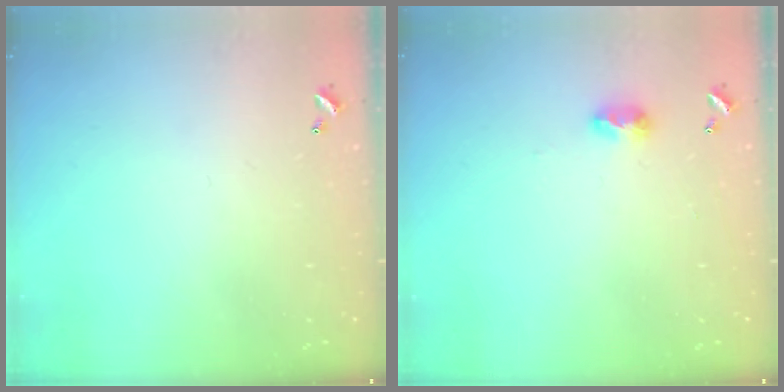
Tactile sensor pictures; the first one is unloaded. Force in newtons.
{"total": 4.1, "press": 4.1, "slide": 0.5}